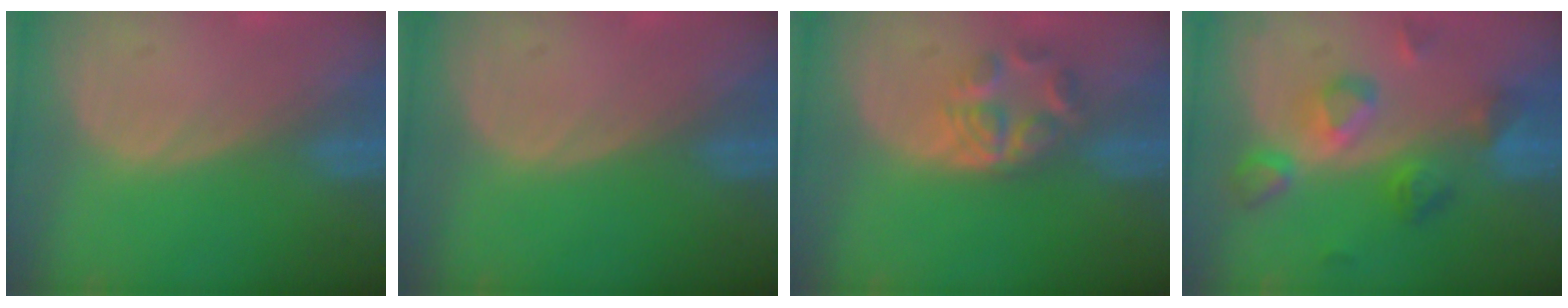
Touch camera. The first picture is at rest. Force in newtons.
{"total": 0.0}
{"total": 6.0, "press": 5.0, "slide": 3.3}
{"total": 7.5, "press": 7.4, "slide": 0.8}